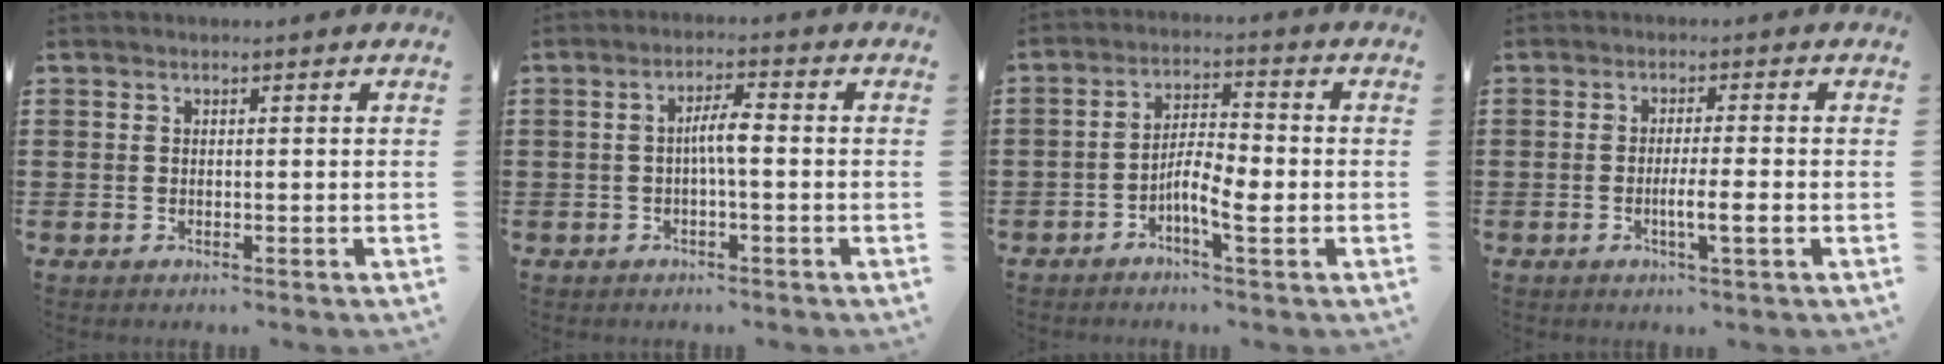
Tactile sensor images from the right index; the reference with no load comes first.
{"total": 3.7, "force": [-0.4, 0.6, 3.7], "torque": [-0.067, 0.006, -0.011]}
{"total": 5.9, "force": [-2.2, 1.3, 5.2], "torque": [-0.106, -0.003, -0.046]}
{"total": 4.0, "force": [-1.2, 0.0, 3.8], "torque": [-0.065, -0.007, -0.023]}